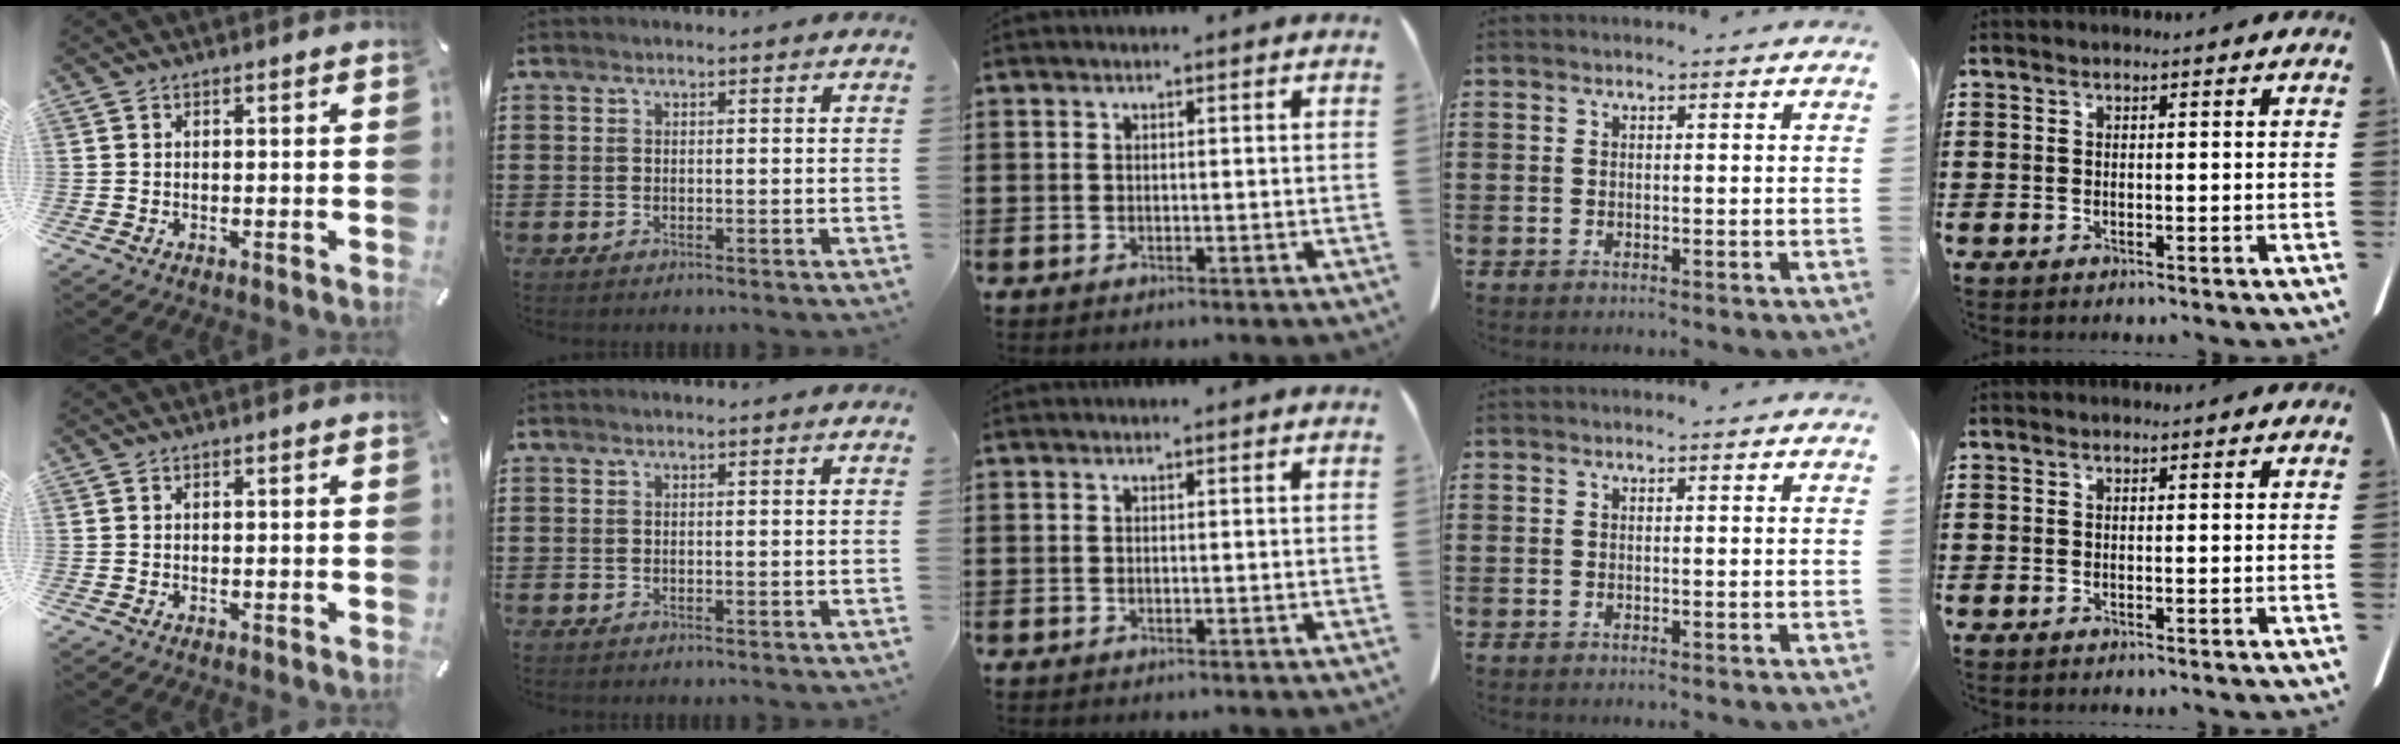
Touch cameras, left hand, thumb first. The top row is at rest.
{}